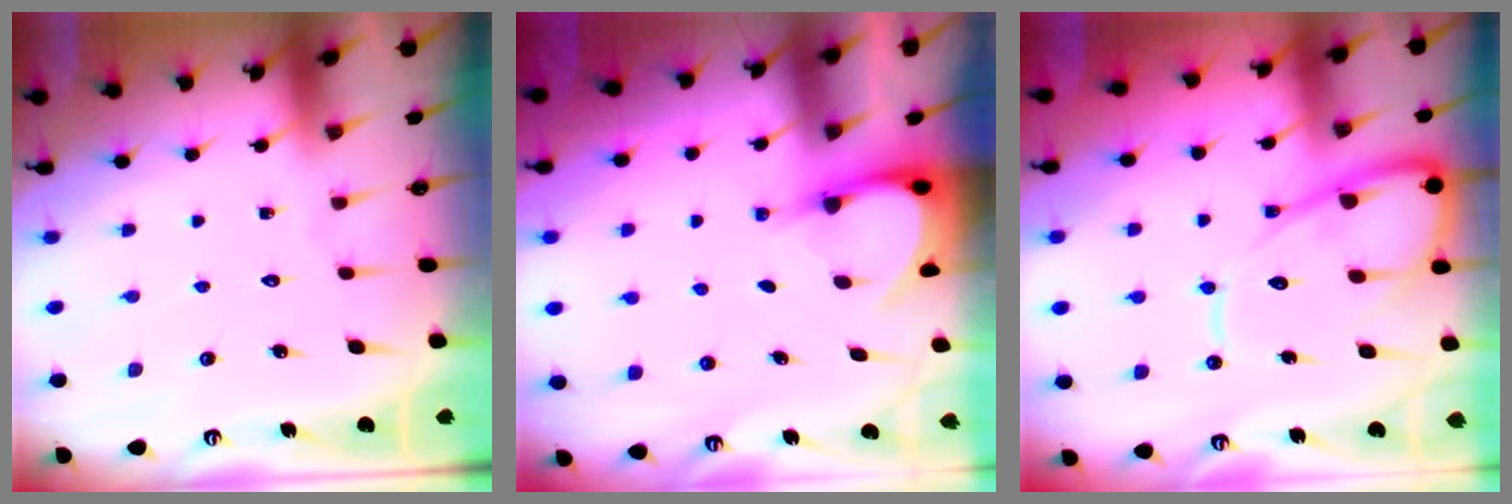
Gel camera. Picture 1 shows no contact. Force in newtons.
{"total": 3.7, "press": 3.7, "slide": 0.3}
{"total": 13.2, "press": 13.1, "slide": 1.2}